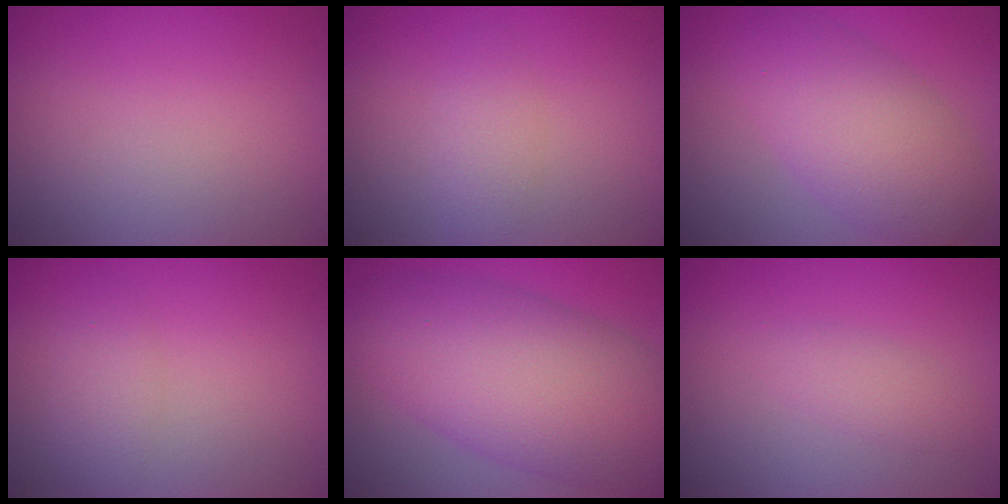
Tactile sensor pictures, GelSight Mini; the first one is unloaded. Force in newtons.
{"total": 2.0, "press": 2.0, "slide": 0.2}
{"total": 6.4, "press": 6.4, "slide": 0.2}
{"total": 1.7, "press": 1.7, "slide": 0.1}
{"total": 10.7, "press": 10.7, "slide": 0.5}
{"total": 1.6, "press": 1.6, "slide": 0.0}